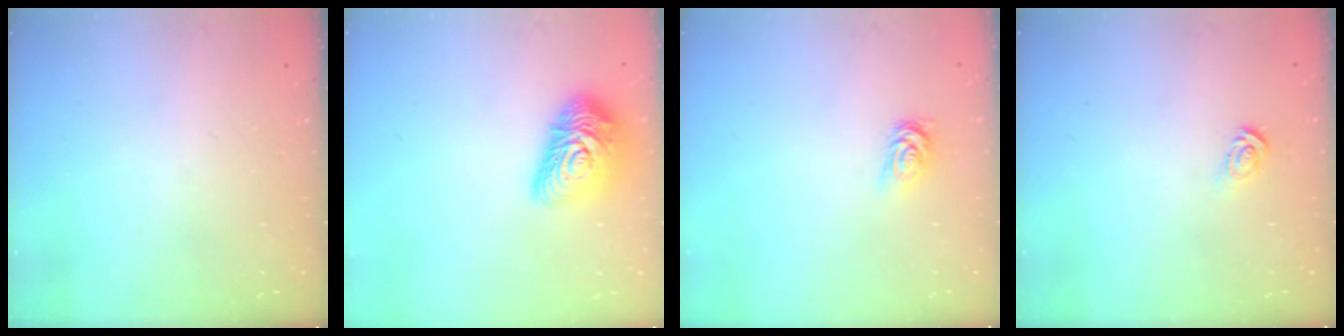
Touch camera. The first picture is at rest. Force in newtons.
{"total": 14.8, "press": 14.8, "slide": 0.8}
{"total": 2.5, "press": 2.5, "slide": 0.4}
{"total": 3.1, "press": 3.1, "slide": 0.2}